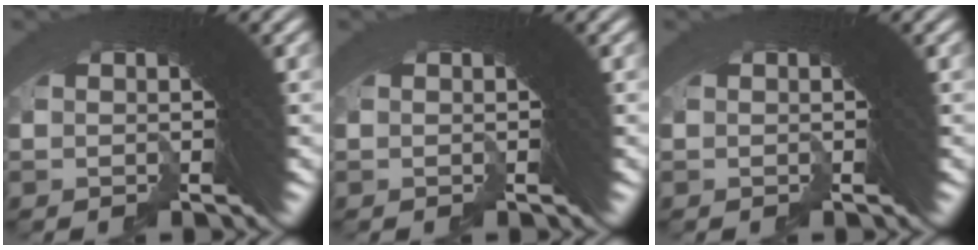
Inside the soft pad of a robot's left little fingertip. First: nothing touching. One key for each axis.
{"total": 0.0}
{"total": 0.0}